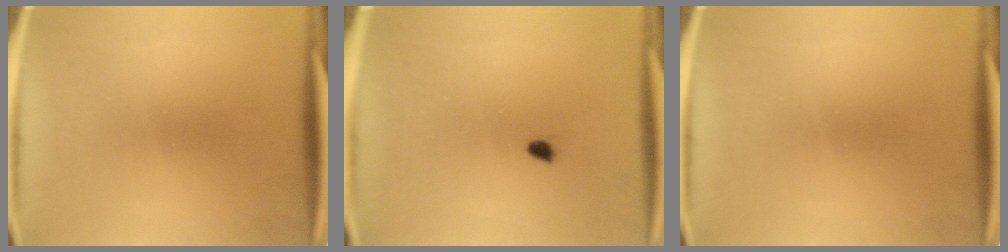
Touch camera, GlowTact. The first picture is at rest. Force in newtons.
{"total": 1.4}
{"total": 0.0}